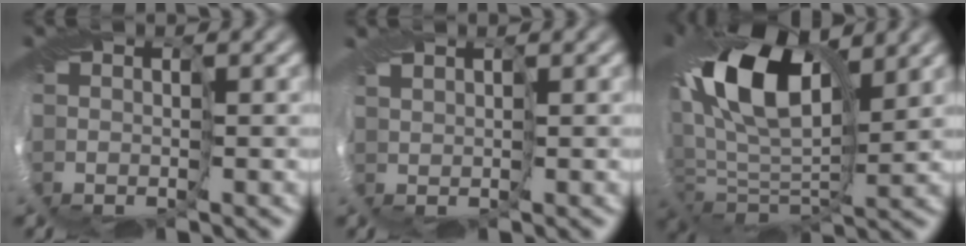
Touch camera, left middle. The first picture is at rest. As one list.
[{"total": 0.9, "force": [0.8, 0.2, 0.4], "torque": [-0.018, 0.006, 0.018]}, {"total": 12.5, "force": [2.4, 6.5, 10.4], "torque": [-0.199, 0.004, 0.036]}]